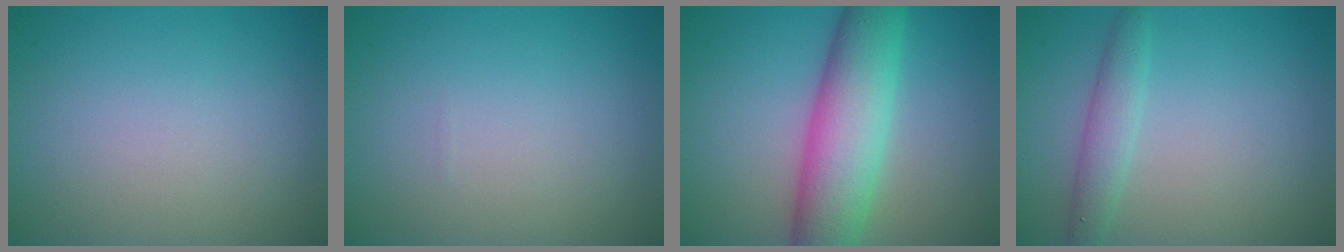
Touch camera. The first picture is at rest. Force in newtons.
{"total": 0.0}
{"total": 8.7, "press": 8.7, "slide": 0.2}
{"total": 2.4, "press": 2.4, "slide": 0.1}